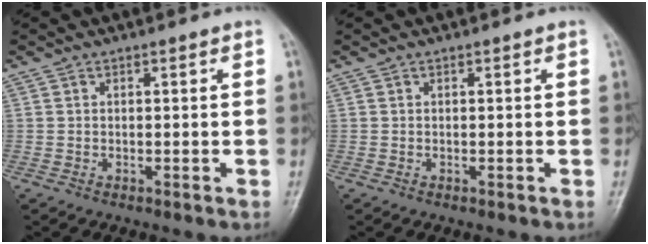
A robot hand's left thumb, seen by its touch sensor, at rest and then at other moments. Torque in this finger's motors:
{"motor_torque": [0.00, 0.00, -0.02, -0.02, -0.01]}